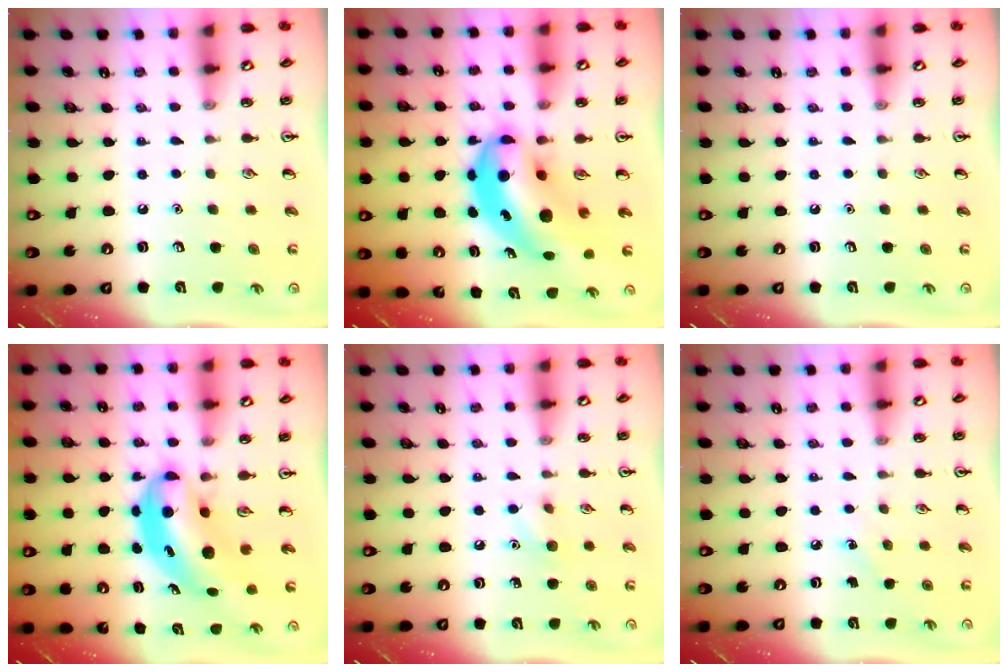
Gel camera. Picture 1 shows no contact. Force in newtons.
{"total": 10.3, "press": 9.9, "slide": 3.0}
{"total": 0.0}
{"total": 7.3, "press": 7.1, "slide": 1.9}
{"total": 6.2, "press": 5.9, "slide": 1.9}
{"total": 3.0, "press": 2.8, "slide": 1.1}